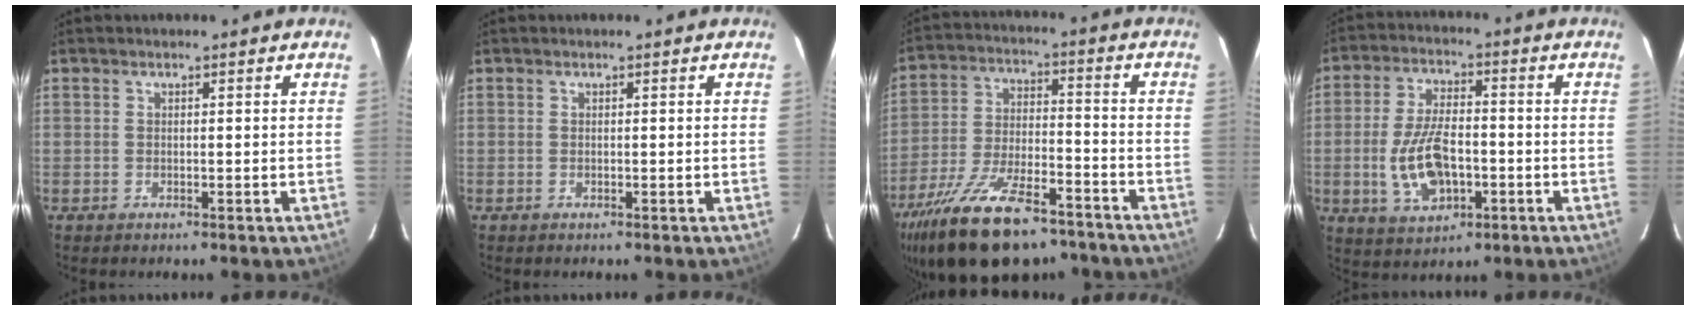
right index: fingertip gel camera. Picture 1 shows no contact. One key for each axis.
{"total": 0.0}
{"total": 22.2, "fx": -16.2, "fy": 8.4, "fz": 12.6, "tx": -0.250, "ty": -0.031, "tz": -0.258}
{"total": 11.6, "fx": -2.8, "fy": 5.9, "fz": 9.5, "tx": -0.196, "ty": 0.001, "tz": -0.041}